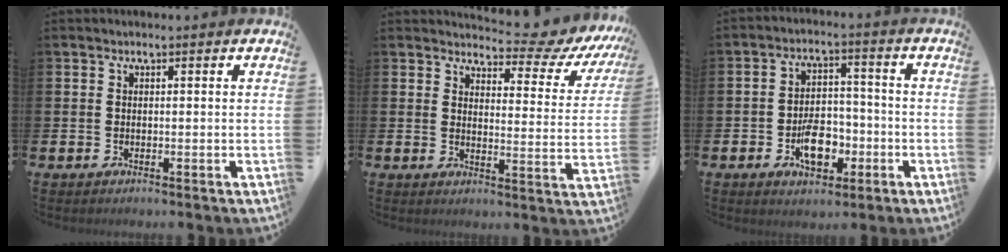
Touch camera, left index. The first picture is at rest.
{"total": 5.0, "force": [4.5, 1.6, 1.7], "torque": [-0.037, -0.039, 0.069]}
{"total": 6.4, "force": [-2.4, 4.0, 4.5], "torque": [-0.069, 0.011, -0.043]}